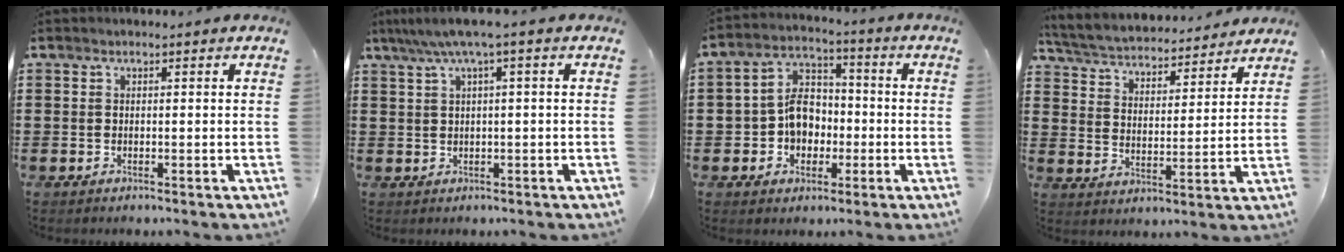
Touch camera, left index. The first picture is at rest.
{"total": 3.4, "force": [0.8, 0.0, 3.3], "torque": [-0.063, -0.001, 0.011]}
{"total": 7.7, "force": [-1.0, 6.1, 4.6], "torque": [-0.108, 0.017, -0.020]}
{"total": 4.4, "force": [4.3, 0.4, 0.5], "torque": [-0.035, -0.031, 0.069]}